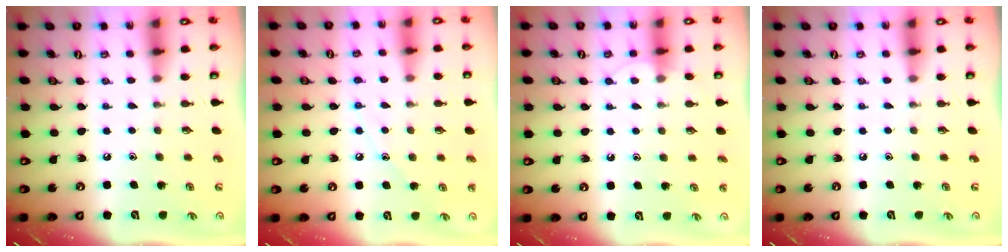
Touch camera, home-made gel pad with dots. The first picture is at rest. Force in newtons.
{"total": 7.1, "press": 7.1, "slide": 0.4}
{"total": 4.5, "press": 4.4, "slide": 0.4}
{"total": 0.0}